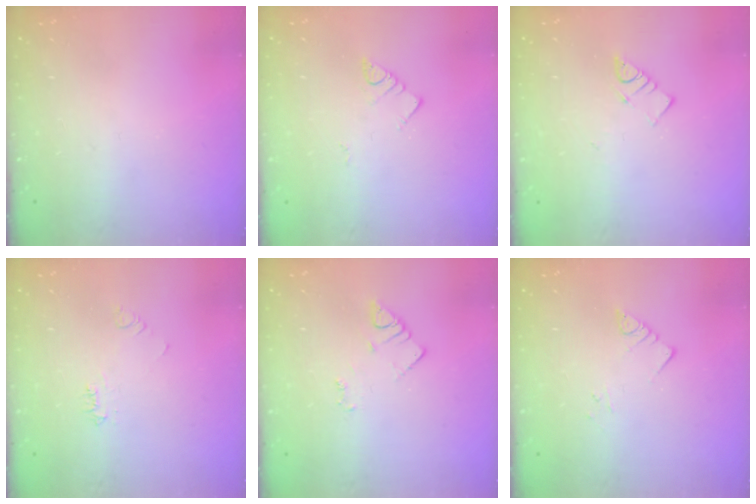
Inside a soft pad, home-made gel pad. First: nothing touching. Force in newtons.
{"total": 2.9, "press": 2.9, "slide": 0.3}
{"total": 3.9, "press": 3.9, "slide": 0.5}
{"total": 4.5, "press": 4.5, "slide": 0.7}
{"total": 2.9, "press": 2.9, "slide": 0.3}
{"total": 2.8, "press": 2.8, "slide": 0.2}